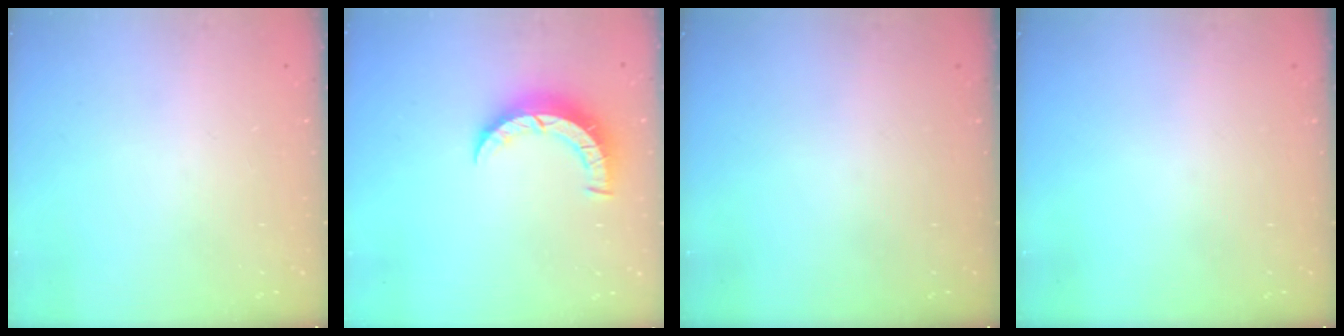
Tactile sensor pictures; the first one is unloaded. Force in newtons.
{"total": 7.1, "press": 7.0, "slide": 0.8}
{"total": 0.0}
{"total": 0.0}